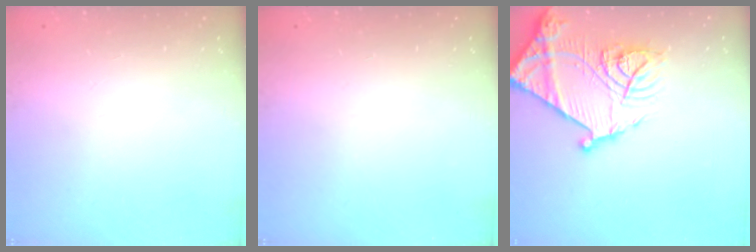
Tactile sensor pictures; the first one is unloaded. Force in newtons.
{"total": 0.0}
{"total": 20.6, "press": 20.5, "slide": 1.8}